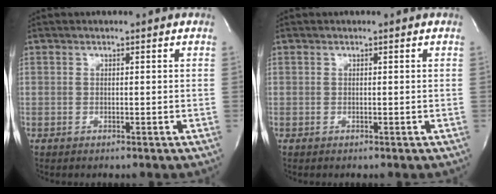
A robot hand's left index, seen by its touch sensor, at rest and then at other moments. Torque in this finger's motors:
{"motor_torque": [-0.04, 0.06, -0.02, 0.00]}